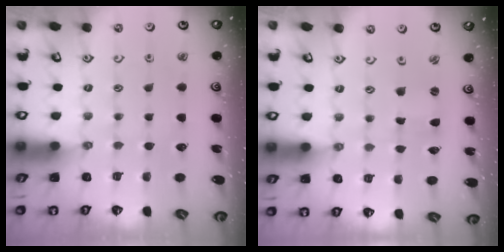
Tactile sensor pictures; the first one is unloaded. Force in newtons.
{"total": 0.0}